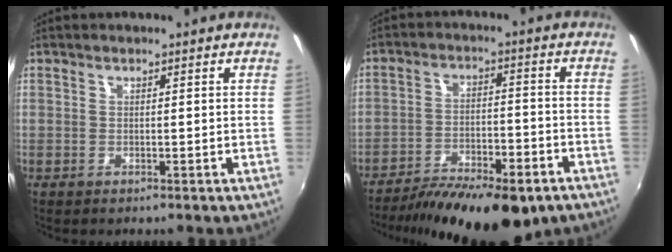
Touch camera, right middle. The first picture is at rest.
{"total": 19.5, "force": [-14.4, 6.4, 11.5], "torque": [-0.207, -0.040, -0.208]}